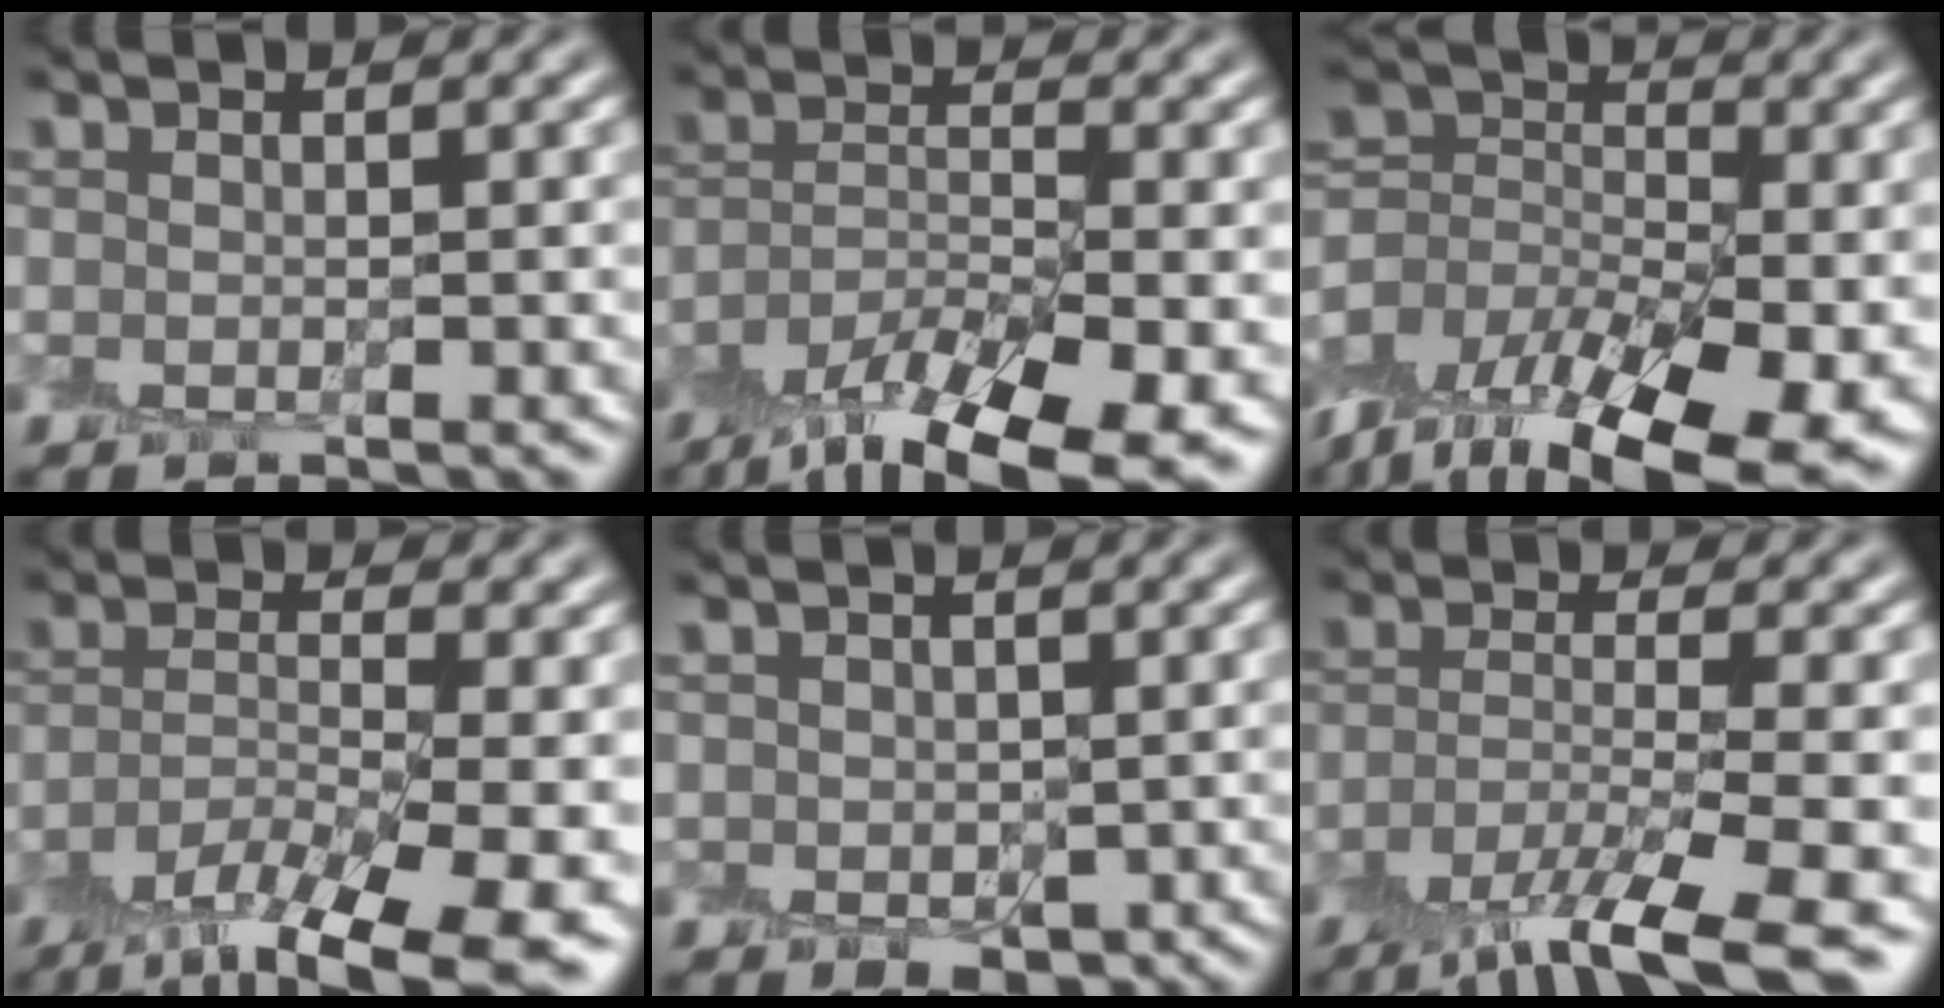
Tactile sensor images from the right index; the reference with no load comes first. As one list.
[{"total": 10.2, "force": [-7.5, 2.9, 6.3], "torque": [-0.127, -0.018, -0.129]}, {"total": 13.7, "force": [-7.9, 7.7, 8.2], "torque": [-0.171, -0.001, -0.146]}, {"total": 10.3, "force": [-6.6, 2.7, 7.4], "torque": [-0.144, -0.021, -0.110]}, {"total": 2.0, "force": [0.5, 1.8, 0.7], "torque": [-0.004, -0.002, 0.011]}, {"total": 7.0, "force": [-4.5, 1.4, 5.2], "torque": [-0.087, -0.009, -0.088]}]